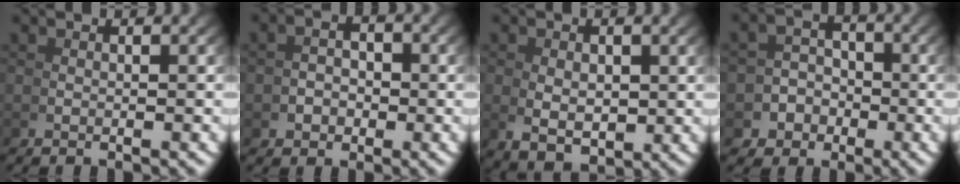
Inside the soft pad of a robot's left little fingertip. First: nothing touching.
{"total": 1.9, "force": [-0.5, 1.5, 1.1], "torque": [-0.006, -0.004, -0.009]}
{"total": 3.7, "force": [-0.8, 2.3, 2.8], "torque": [-0.059, -0.032, 0.011]}
{"total": 6.1, "force": [-2.4, 5.4, 1.8], "torque": [-0.028, -0.014, -0.045]}